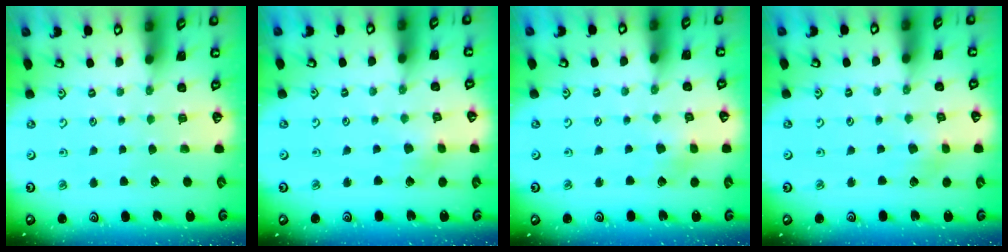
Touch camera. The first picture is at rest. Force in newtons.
{"total": 2.3, "press": 2.3, "slide": 0.6}
{"total": 3.4, "press": 3.3, "slide": 0.6}
{"total": 2.7, "press": 2.7, "slide": 0.4}